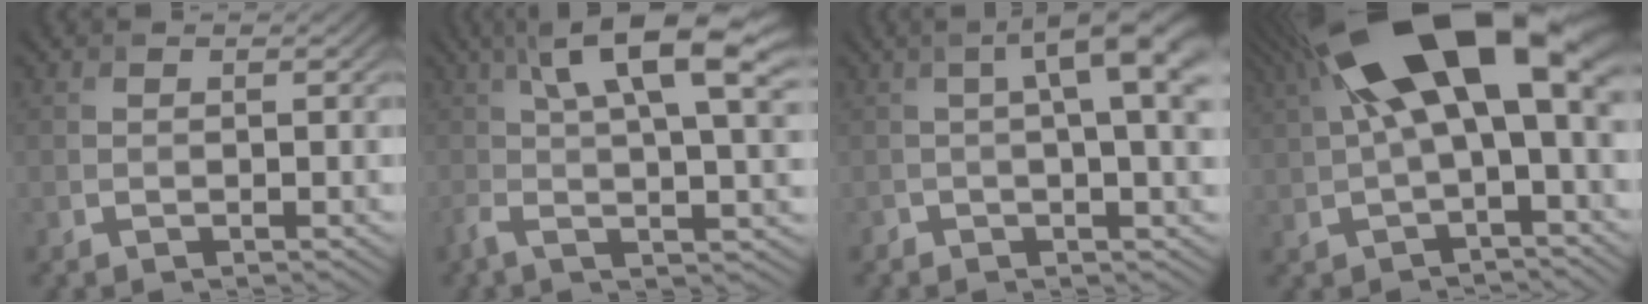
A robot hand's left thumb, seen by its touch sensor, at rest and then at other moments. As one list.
[{"total": 11.8, "force": [2.7, 3.1, 11.0], "torque": [-0.188, 0.005, 0.050]}, {"total": 7.7, "force": [1.0, 2.3, 7.3], "torque": [-0.093, 0.011, 0.017]}, {"total": 18.0, "force": [5.7, 7.0, 15.6], "torque": [-0.280, 0.029, 0.101]}]